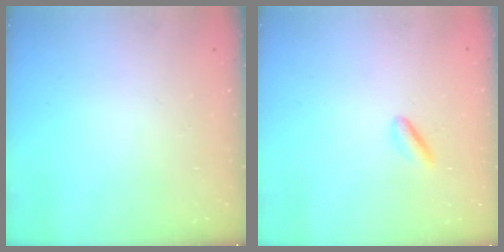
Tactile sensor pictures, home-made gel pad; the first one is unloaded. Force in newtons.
{"total": 2.6, "press": 2.5, "slide": 0.9}